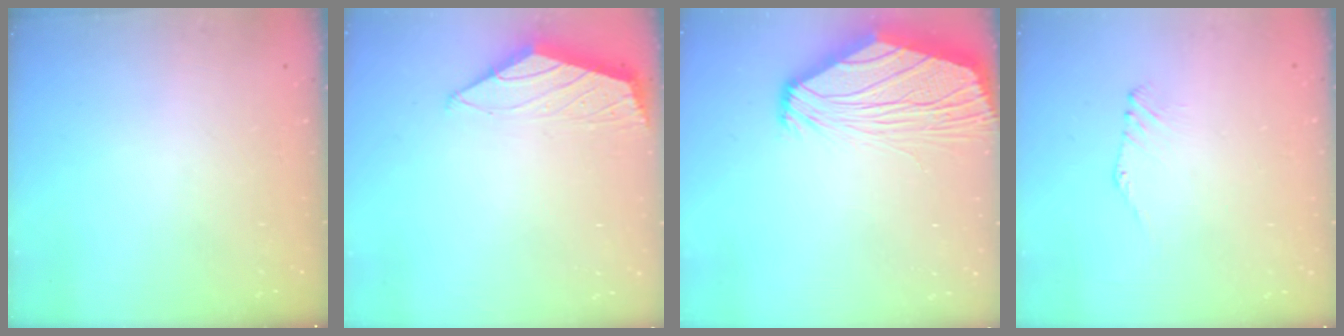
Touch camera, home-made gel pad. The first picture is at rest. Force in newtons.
{"total": 1.5, "press": 1.5, "slide": 0.4}
{"total": 10.0, "press": 9.8, "slide": 1.8}
{"total": 0.6, "press": 0.5, "slide": 0.3}